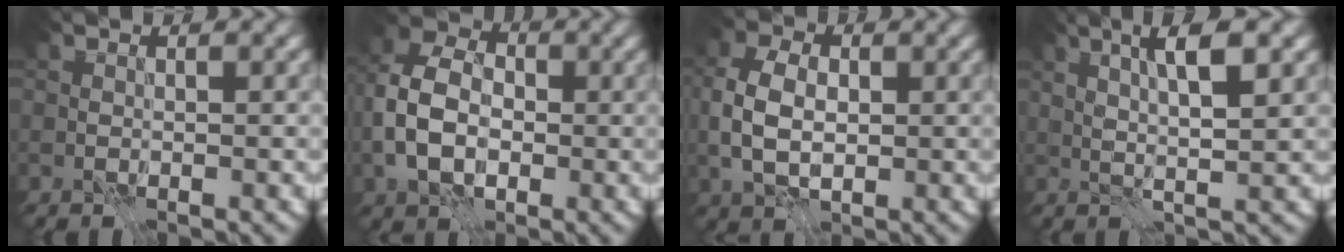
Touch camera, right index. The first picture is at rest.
{"total": 7.3, "force": [-1.0, 5.1, 5.1], "torque": [-0.109, 0.008, -0.029]}
{"total": 5.0, "force": [0.0, 3.4, 3.7], "torque": [-0.084, 0.003, -0.002]}
{"total": 5.1, "force": [1.9, 1.0, 4.6], "torque": [-0.083, 0.004, 0.033]}